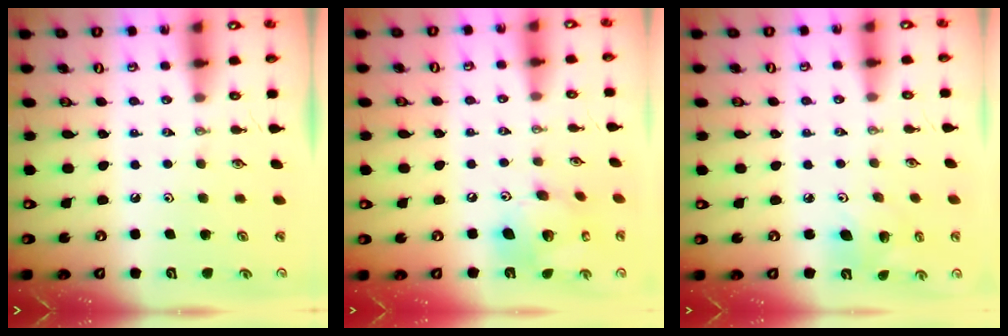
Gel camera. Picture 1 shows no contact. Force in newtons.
{"total": 14.4, "press": 14.3, "slide": 1.9}
{"total": 6.5, "press": 6.3, "slide": 1.5}